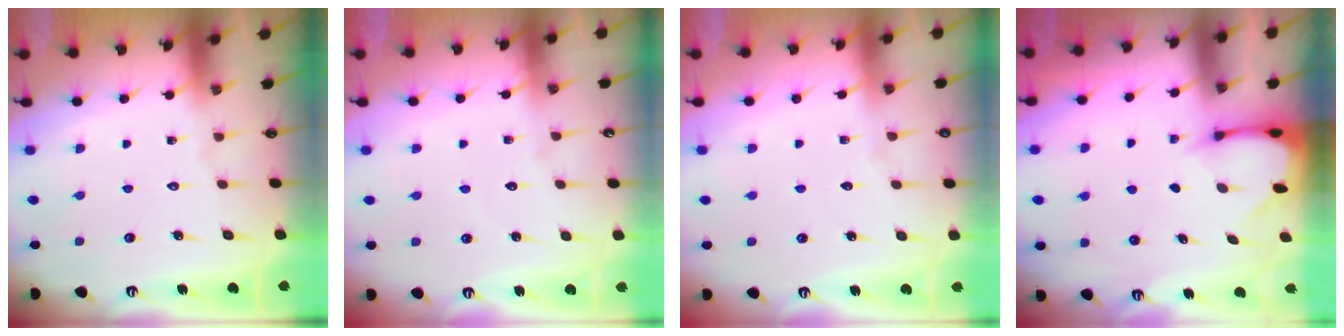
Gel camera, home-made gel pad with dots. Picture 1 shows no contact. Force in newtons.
{"total": 2.9, "press": 2.9, "slide": 0.2}
{"total": 2.8, "press": 2.8, "slide": 0.4}
{"total": 2.4, "press": 2.4, "slide": 0.3}